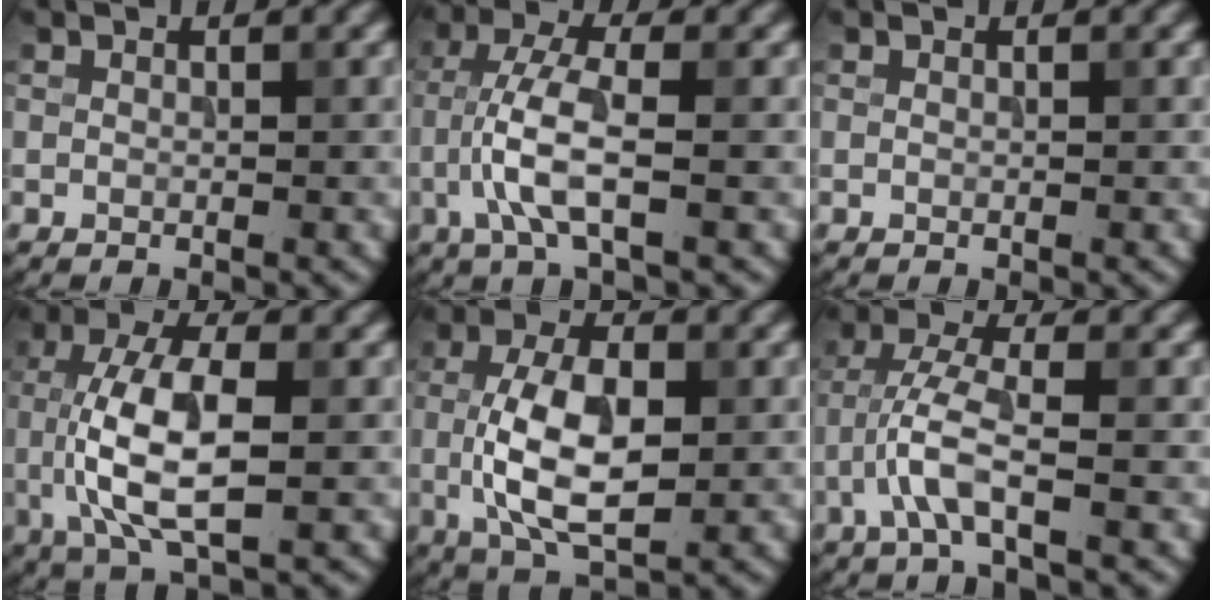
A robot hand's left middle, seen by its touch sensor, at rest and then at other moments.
{"total": 4.8, "force": [-1.5, 1.1, 4.4], "torque": [-0.100, 0.011, -0.035]}
{"total": 0.0}
{"total": 8.0, "force": [-0.4, 3.1, 7.4], "torque": [-0.156, 0.003, -0.007]}
{"total": 8.0, "force": [-0.4, 3.8, 7.0], "torque": [-0.149, 0.000, -0.007]}
{"total": 3.8, "force": [-1.7, 0.6, 3.4], "torque": [-0.078, 0.011, -0.042]}